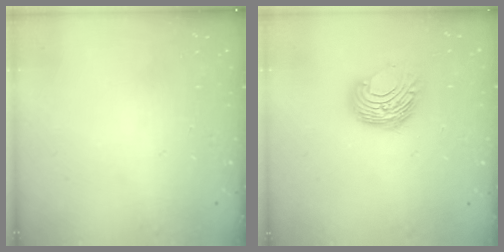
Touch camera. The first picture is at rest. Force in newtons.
{"total": 9.1, "press": 9.1, "slide": 0.4}